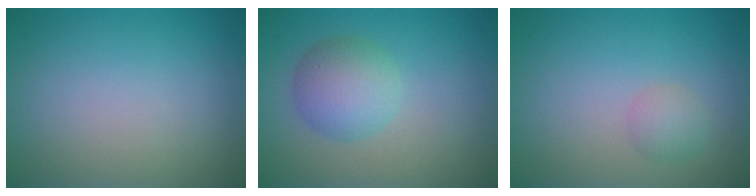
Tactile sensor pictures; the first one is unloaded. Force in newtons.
{"total": 4.0, "press": 4.0, "slide": 0.2}
{"total": 1.4, "press": 1.4, "slide": 0.1}